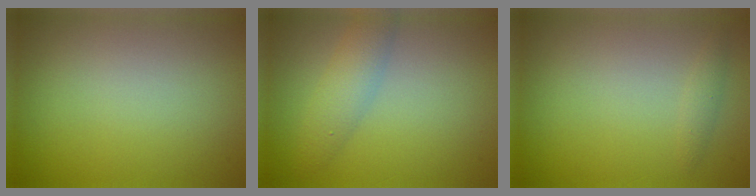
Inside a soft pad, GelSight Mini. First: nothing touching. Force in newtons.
{"total": 2.8, "press": 2.8, "slide": 0.2}
{"total": 0.8, "press": 0.8, "slide": 0.1}